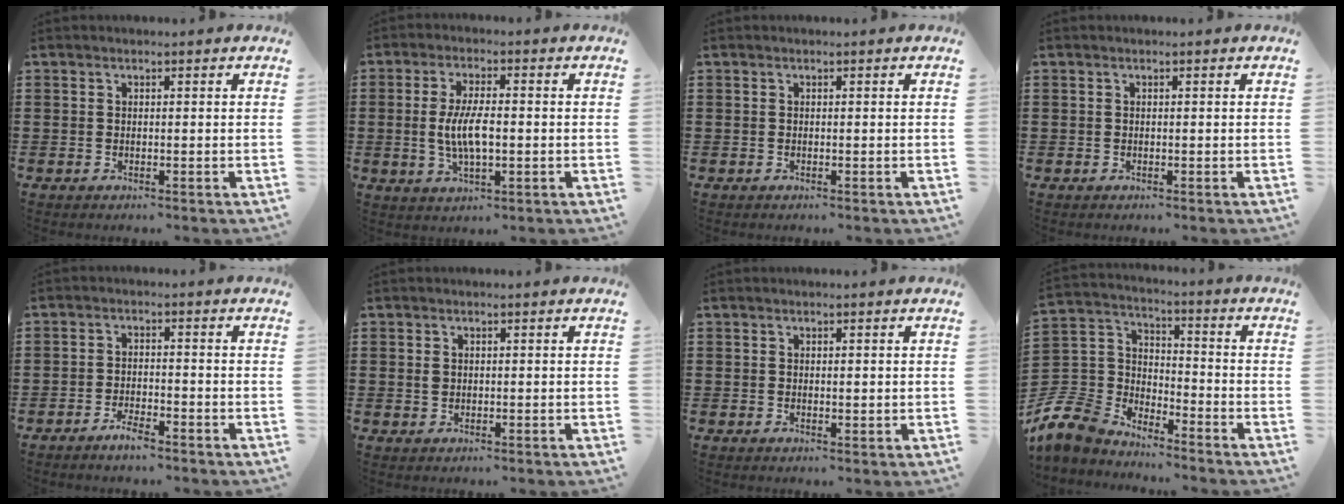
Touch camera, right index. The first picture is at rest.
{"total": 6.6, "force": [-0.5, 2.3, 6.2], "torque": [-0.132, -0.005, -0.015]}
{"total": 0.0}
{"total": 0.0}
{"total": 2.5, "force": [-2.2, 0.6, 1.1], "torque": [-0.021, 0.008, -0.041]}
{"total": 0.9, "force": [0.3, 0.7, 0.5], "torque": [-0.013, 0.005, 0.006]}
{"total": 0.6, "force": [0.2, 0.5, 0.4], "torque": [-0.008, 0.005, 0.004]}
{"total": 7.4, "force": [-6.0, 4.2, 1.0], "torque": [-0.076, -0.001, -0.130]}